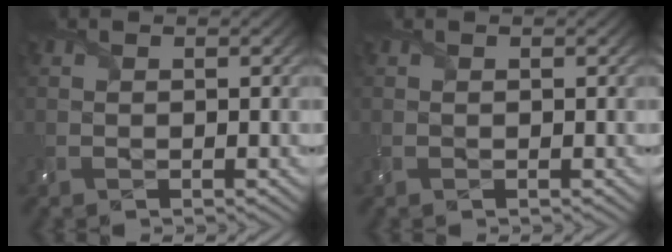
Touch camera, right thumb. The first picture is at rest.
{"total": 0.0}